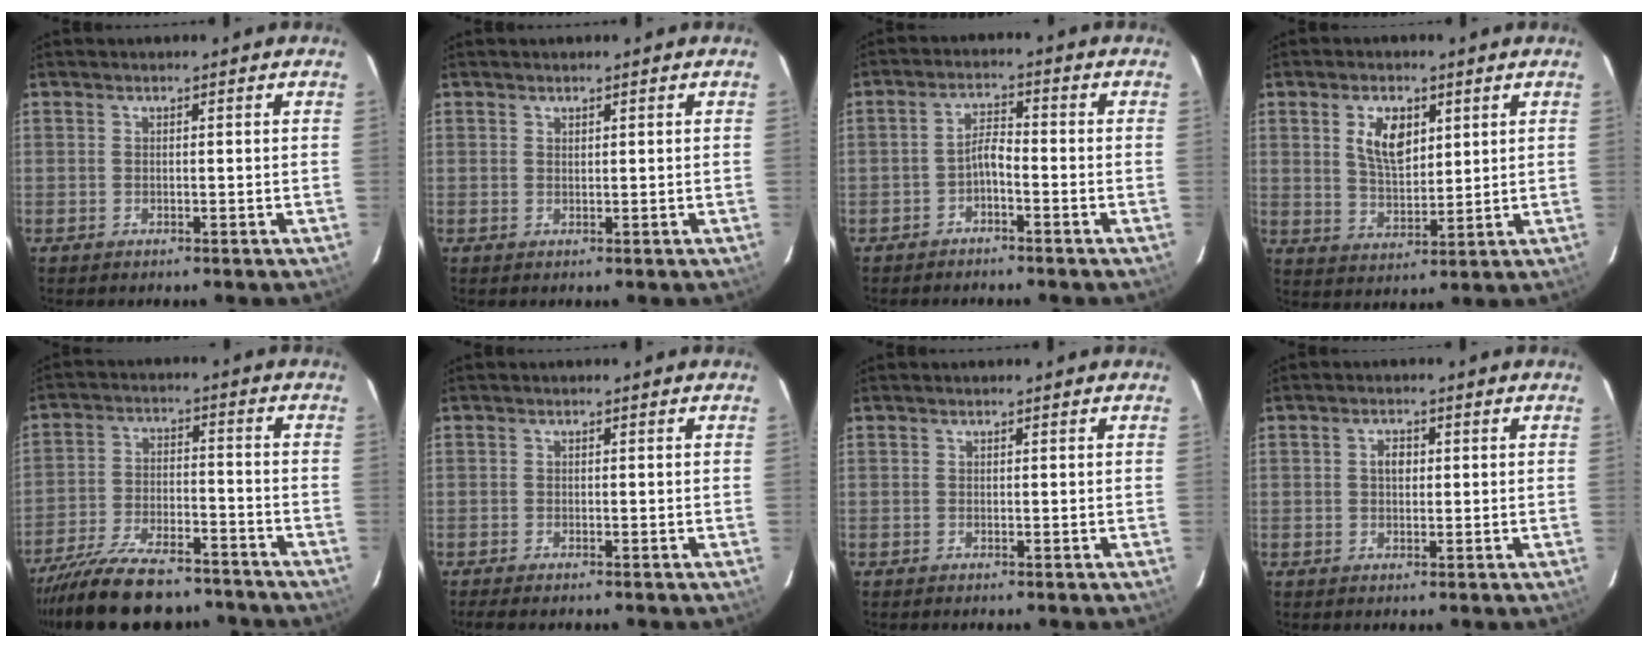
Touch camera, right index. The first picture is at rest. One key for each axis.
{"total": 0.5, "fx": 0.5, "fy": 0.2, "fz": 0.1, "tx": -0.001, "ty": 0.001, "tz": 0.009}
{"total": 2.9, "fx": -2.0, "fy": 0.7, "fz": 1.9, "tx": -0.044, "ty": 0.012, "tz": -0.038}
{"total": 7.8, "fx": 3.0, "fy": 4.1, "fz": 5.9, "tx": -0.108, "ty": 0.006, "tz": 0.061}
{"total": 19.5, "fx": -16.4, "fy": 6.5, "fz": 8.3, "tx": -0.176, "ty": -0.014, "tz": -0.249}
{"total": 2.3, "fx": -2.0, "fy": 0.3, "fz": 1.2, "tx": -0.031, "ty": -0.010, "tz": -0.036}
{"total": 0.0}
{"total": 2.3, "fx": 0.3, "fy": 1.6, "fz": 1.6, "tx": -0.026, "ty": 0.008, "tz": 0.004}